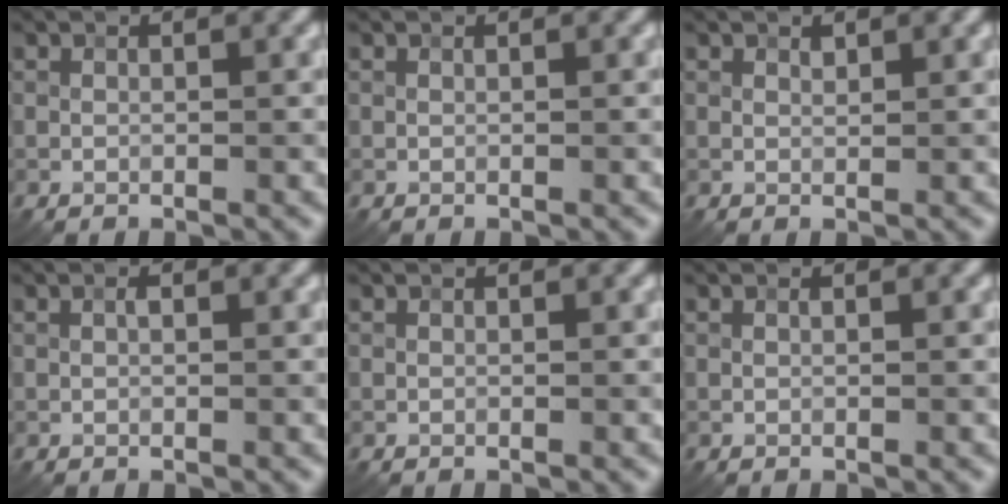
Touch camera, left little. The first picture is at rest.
{"total": 0.0}
{"total": 0.6, "force": [0.5, 0.3, 0.3], "torque": [-0.006, -0.003, 0.009]}
{"total": 0.5, "force": [0.1, 0.2, 0.5], "torque": [-0.009, 0.001, 0.001]}
{"total": 0.0}
{"total": 0.0}